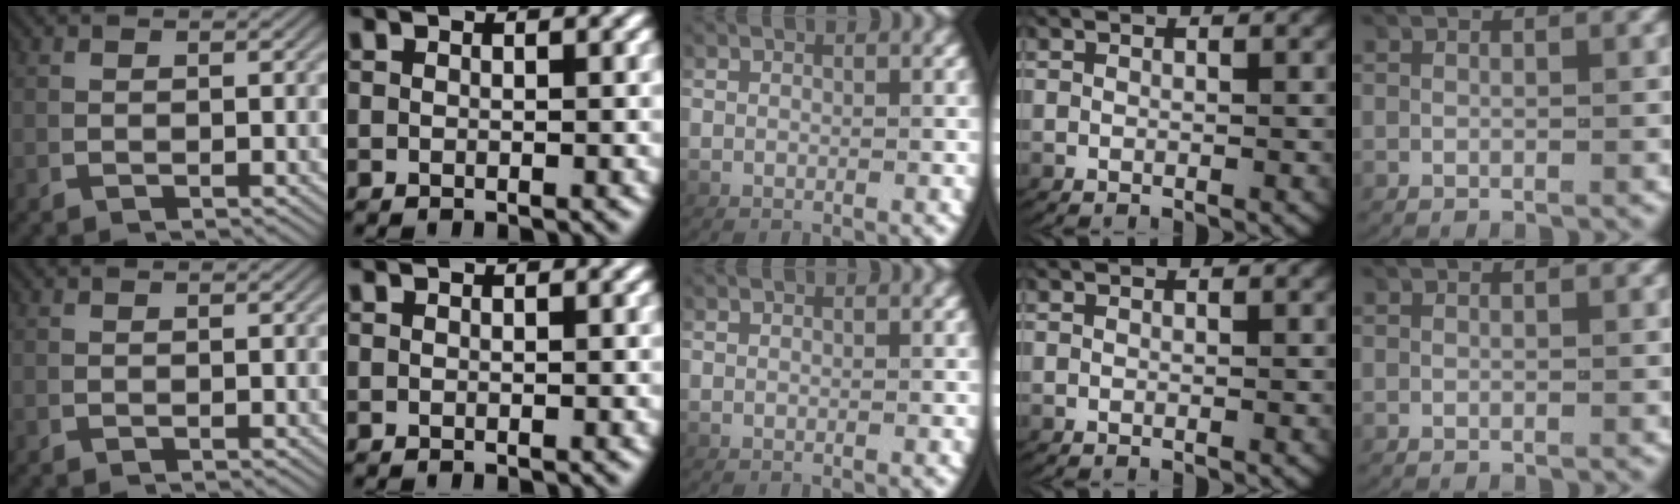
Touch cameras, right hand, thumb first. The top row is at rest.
{}